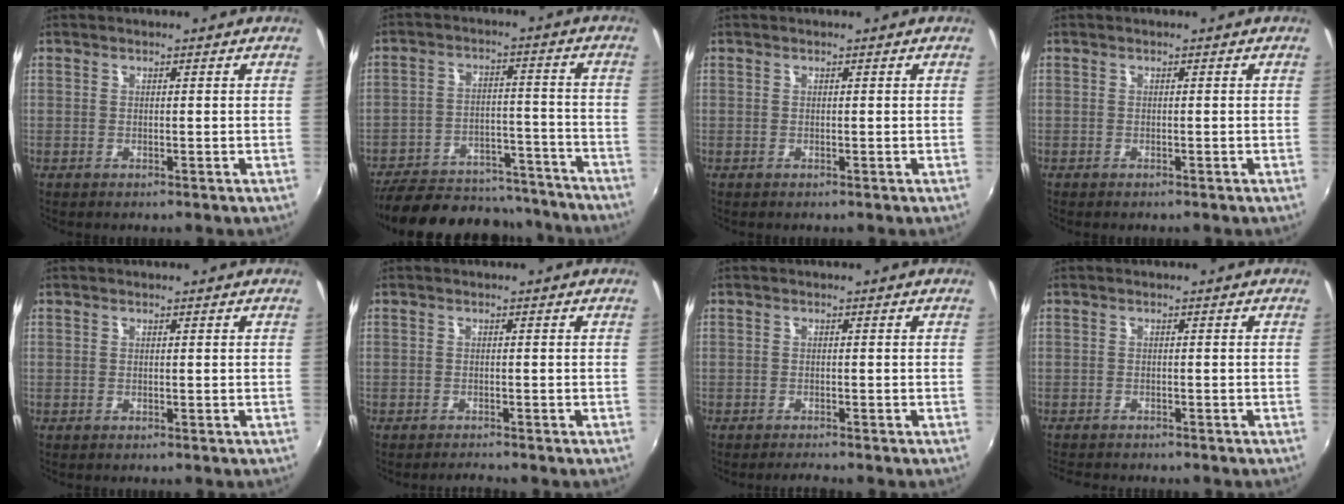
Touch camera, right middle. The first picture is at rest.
{"total": 24.0, "force": [-20.8, 8.7, 8.4], "torque": [-0.174, 0.024, -0.270]}
{"total": 0.0}
{"total": 0.5, "force": [-0.5, 0.2, 0.2], "torque": [-0.004, -0.003, -0.008]}
{"total": 0.0}
{"total": 1.5, "force": [-1.5, -0.1, 0.2], "torque": [-0.010, -0.006, -0.027]}
{"total": 1.8, "force": [-1.7, -0.1, 0.5], "torque": [-0.015, -0.009, -0.031]}
{"total": 4.7, "force": [-4.3, 0.9, 1.5], "torque": [-0.041, -0.018, -0.071]}